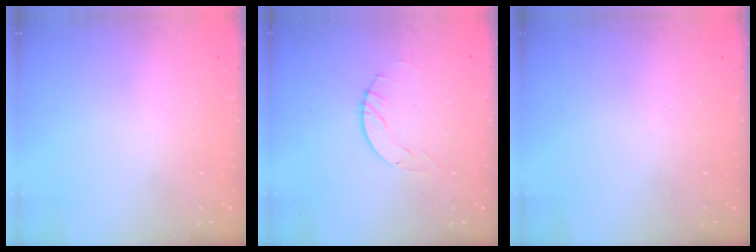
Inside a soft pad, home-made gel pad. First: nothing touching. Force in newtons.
{"total": 2.9, "press": 2.9, "slide": 0.4}
{"total": 0.0}